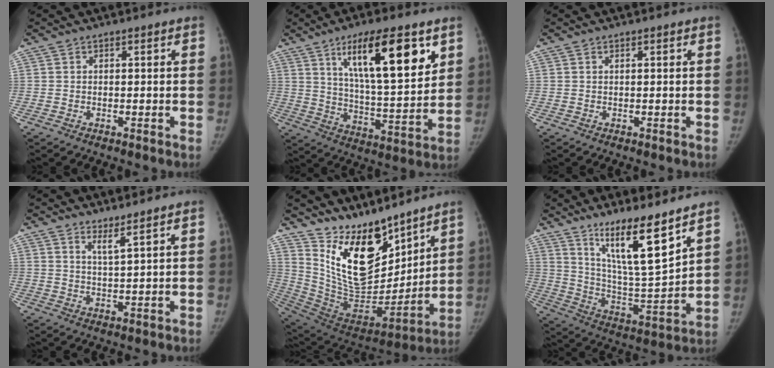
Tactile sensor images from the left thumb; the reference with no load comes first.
{"total": 18.7, "force": [8.9, 5.4, 15.5], "torque": [-0.218, -0.044, 0.151]}
{"total": 0.0}
{"total": 3.0, "force": [2.2, -0.3, 2.0], "torque": [-0.038, -0.027, 0.043]}
{"total": 20.3, "force": [14.3, 9.2, 11.1], "torque": [-0.141, -0.103, 0.271]}
{"total": 16.2, "force": [10.9, 2.5, 11.7], "torque": [-0.184, -0.083, 0.205]}